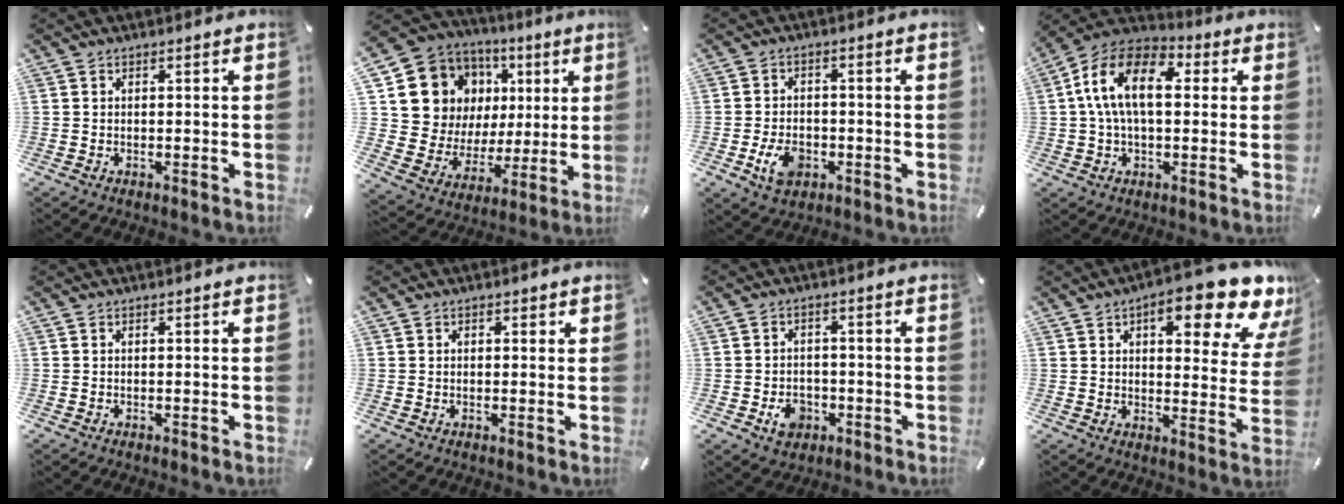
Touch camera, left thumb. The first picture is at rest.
{"total": 13.1, "force": [5.4, 11.6, 2.8], "torque": [-0.046, -0.051, 0.117]}
{"total": 7.1, "force": [-2.5, 5.1, 4.3], "torque": [-0.083, 0.007, -0.045]}
{"total": 14.1, "force": [2.2, 8.6, 11.0], "torque": [-0.229, 0.012, 0.036]}
{"total": 0.0}
{"total": 0.8, "force": [0.3, 0.7, 0.1], "torque": [0.006, 0.001, 0.004]}
{"total": 6.0, "force": [-2.1, 4.9, 2.8], "torque": [-0.040, 0.004, -0.039]}
{"total": 15.3, "force": [9.4, 5.5, 10.8], "torque": [-0.139, -0.057, 0.148]}